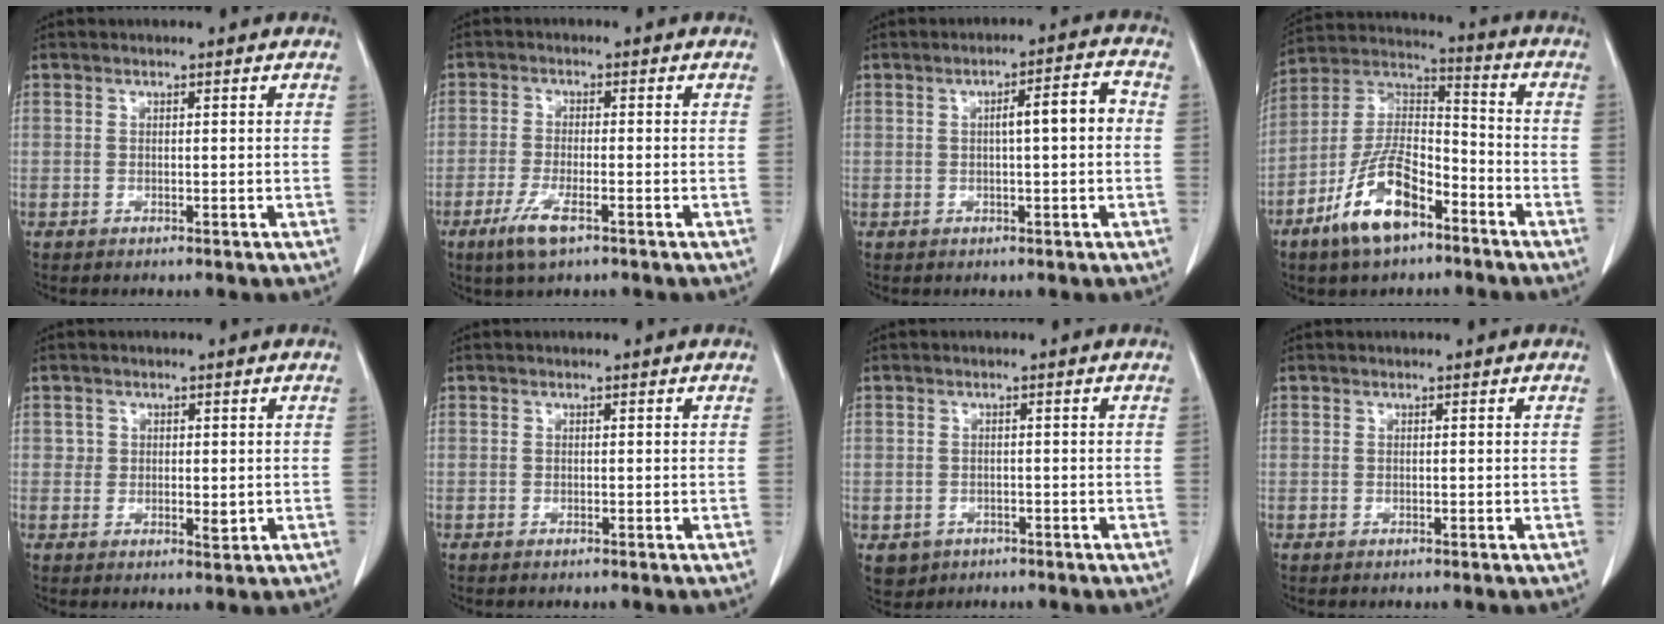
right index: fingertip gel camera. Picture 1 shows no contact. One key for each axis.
{"total": 4.9, "fx": -2.8, "fy": 0.9, "fz": 3.9, "tx": -0.087, "ty": -0.008, "tz": -0.051}
{"total": 5.3, "fx": 0.3, "fy": 0.8, "fz": 5.2, "tx": -0.079, "ty": 0.018, "tz": 0.003}
{"total": 13.2, "fx": -7.5, "fy": 5.2, "fz": 9.4, "tx": -0.195, "ty": 0.008, "tz": -0.139}
{"total": 2.5, "fx": 0.3, "fy": 1.9, "fz": 1.5, "tx": -0.016, "ty": -0.005, "tz": 0.006}
{"total": 0.0}
{"total": 3.1, "fx": -1.4, "fy": 2.8, "fz": 0.5, "tx": -0.007, "ty": 0.003, "tz": -0.016}
{"total": 0.0}